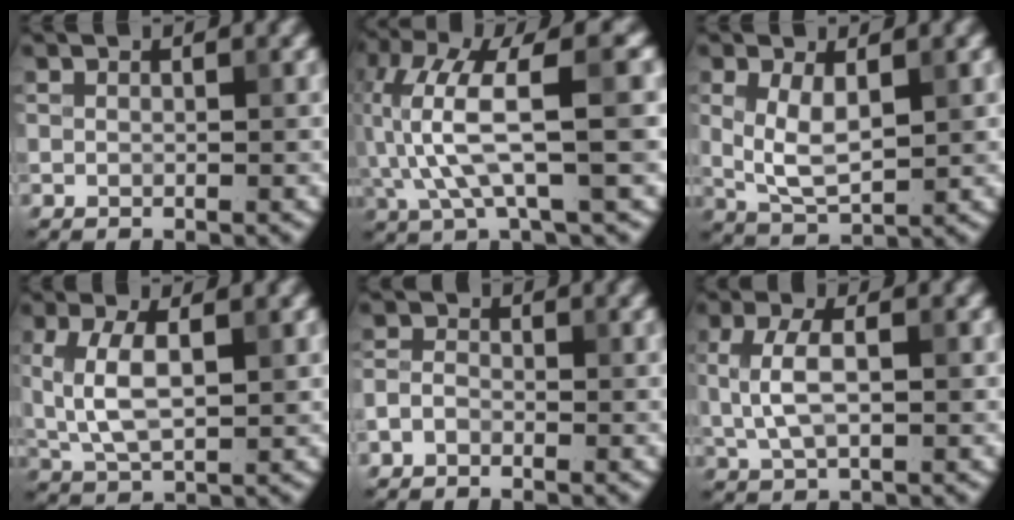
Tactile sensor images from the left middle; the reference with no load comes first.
{"total": 9.2, "force": [0.4, 2.6, 8.8], "torque": [-0.189, 0.017, 0.005]}
{"total": 4.0, "force": [0.7, 1.7, 3.5], "torque": [-0.074, -0.003, 0.018]}
{"total": 5.0, "force": [0.7, 2.2, 4.5], "torque": [-0.096, 0.004, 0.016]}
{"total": 1.5, "force": [-0.9, 1.0, 0.7], "torque": [-0.011, 0.004, -0.024]}
{"total": 4.0, "force": [0.3, 1.7, 3.6], "torque": [-0.080, 0.004, 0.005]}